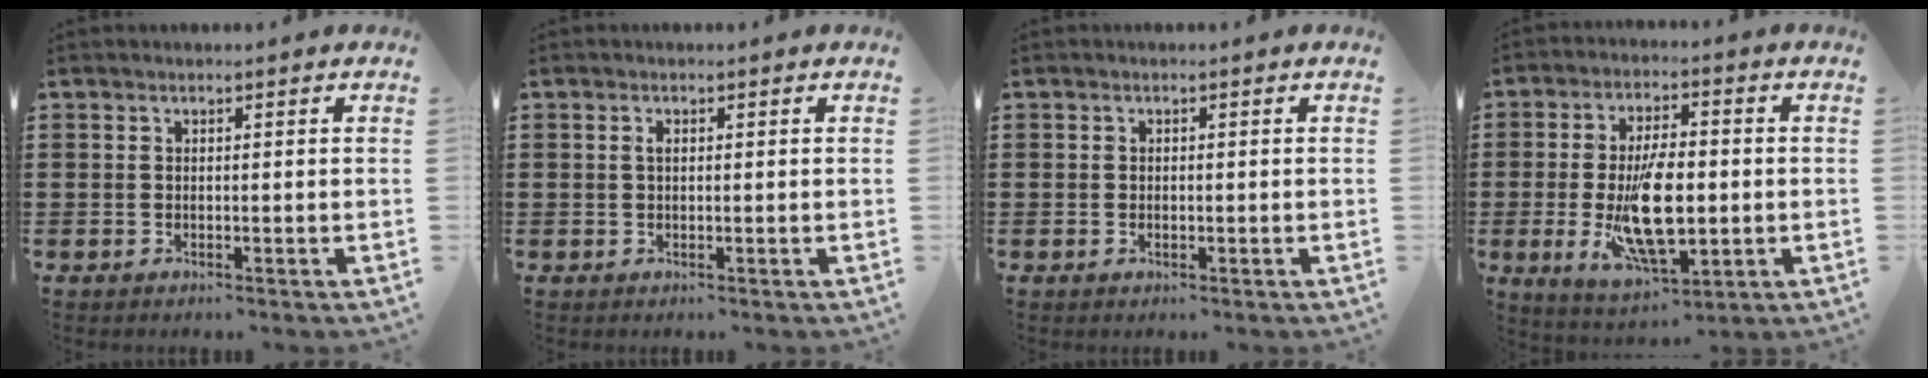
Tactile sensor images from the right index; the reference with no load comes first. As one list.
[{"total": 0.9, "force": [0.2, 0.4, 0.8], "torque": [-0.017, 0.002, 0.002]}, {"total": 0.7, "force": [-0.1, 0.4, 0.5], "torque": [-0.013, 0.000, -0.002]}, {"total": 12.8, "force": [-1.6, 5.5, 11.4], "torque": [-0.229, -0.016, -0.026]}]